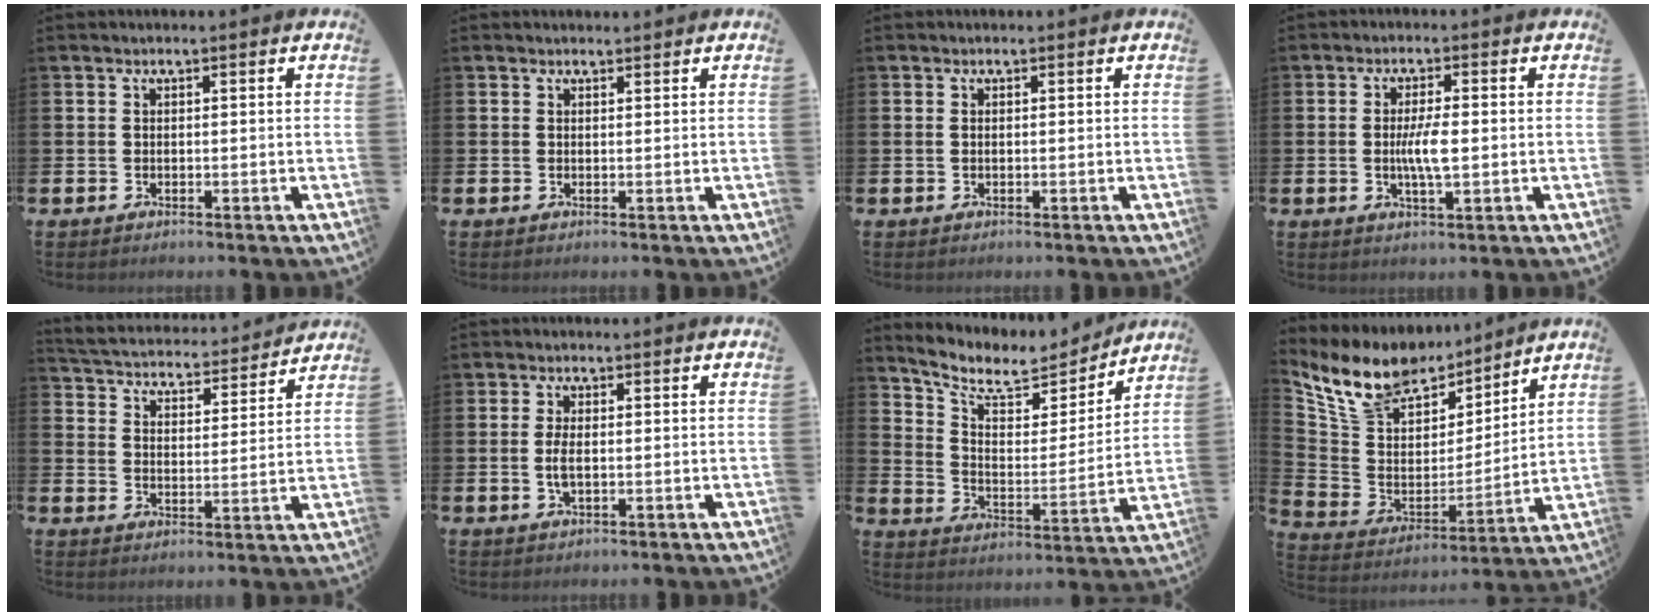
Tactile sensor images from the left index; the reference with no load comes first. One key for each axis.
{"total": 0.7, "fx": 0.7, "fy": 0.2, "fz": -0.1, "tx": 0.011, "ty": -0.002, "tz": 0.012}
{"total": 0.0}
{"total": 4.1, "fx": -0.2, "fy": 1.1, "fz": 3.9, "tx": -0.065, "ty": -0.002, "tz": -0.006}
{"total": 4.7, "fx": 4.6, "fy": 0.9, "fz": 0.2, "tx": -0.030, "ty": -0.039, "tz": 0.075}
{"total": 2.7, "fx": -0.1, "fy": 1.2, "fz": 2.4, "tx": -0.047, "ty": 0.003, "tz": -0.003}
{"total": 9.0, "fx": 8.0, "fy": 2.8, "fz": 2.8, "tx": -0.089, "ty": -0.058, "tz": 0.139}
{"total": 11.4, "fx": 10.1, "fy": 4.8, "fz": 2.4, "tx": -0.105, "ty": -0.061, "tz": 0.186}